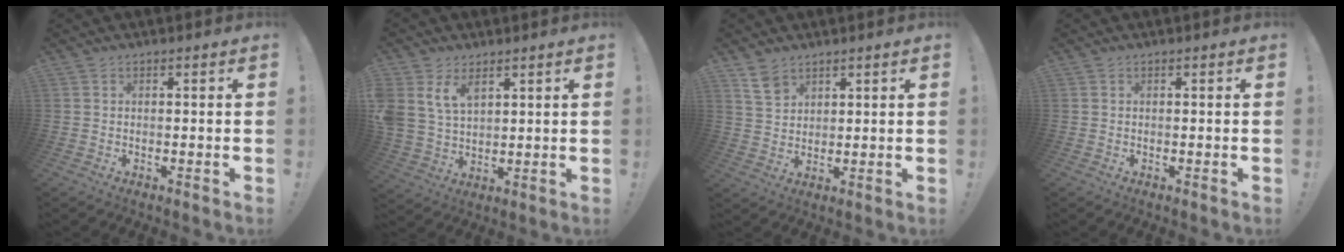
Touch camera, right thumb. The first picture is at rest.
{"total": 8.6, "force": [5.1, 5.5, 4.3], "torque": [-0.089, -0.024, 0.102]}
{"total": 5.5, "force": [4.1, 3.1, 2.0], "torque": [-0.033, -0.021, 0.078]}
{"total": 0.0}